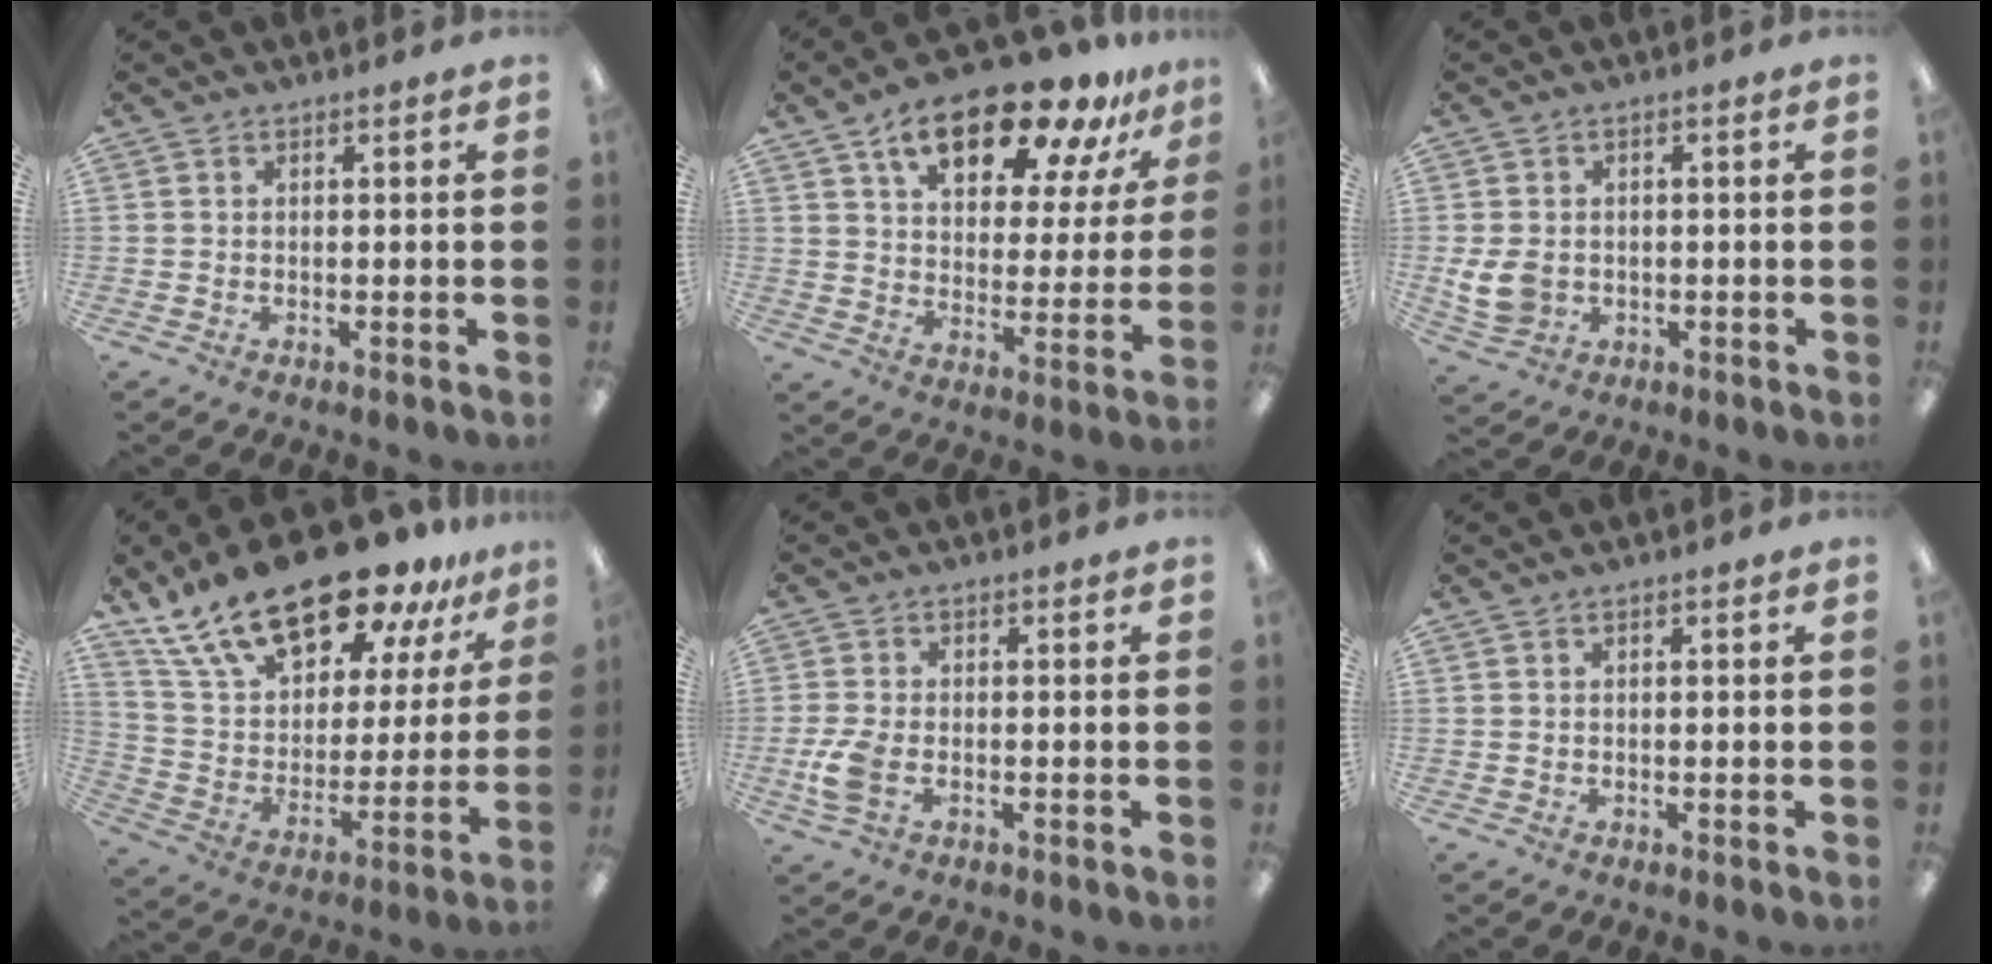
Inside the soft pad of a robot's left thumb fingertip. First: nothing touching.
{"total": 19.4, "force": [13.4, 8.3, 11.4], "torque": [-0.173, -0.073, 0.223]}
{"total": 6.3, "force": [-0.6, 5.0, 3.8], "torque": [-0.093, 0.004, -0.010]}
{"total": 25.4, "force": [18.7, 10.3, 13.7], "torque": [-0.243, -0.119, 0.325]}
{"total": 6.0, "force": [-1.6, 3.4, 4.6], "torque": [-0.105, -0.001, -0.032]}
{"total": 0.0}